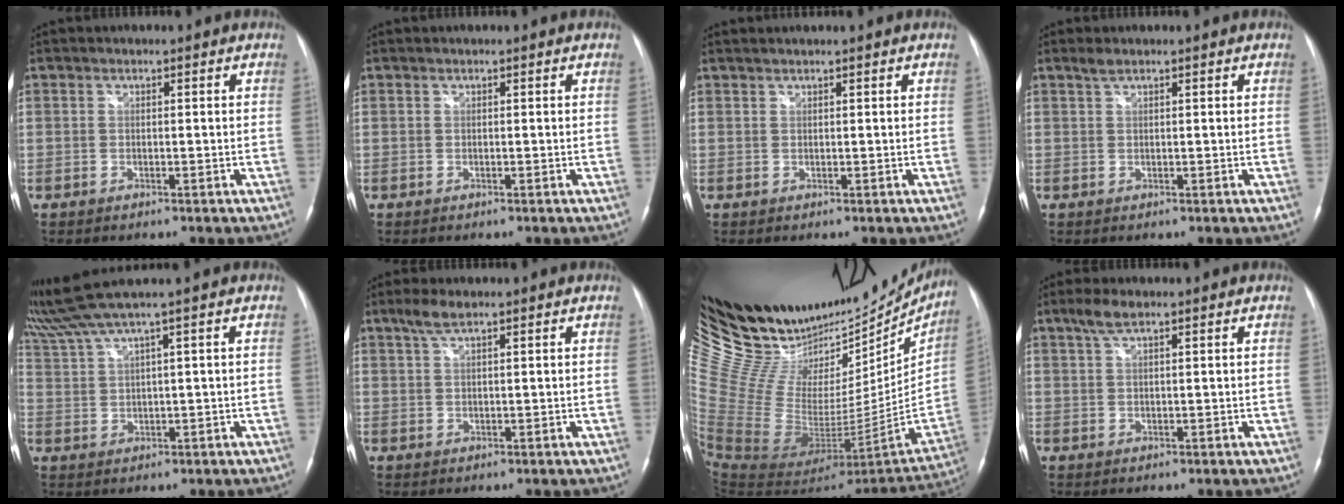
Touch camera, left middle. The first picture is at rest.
{"total": 0.0}
{"total": 1.8, "force": [1.6, -0.5, 0.8], "torque": [-0.009, 0.018, 0.030]}
{"total": 1.1, "force": [0.9, 0.1, 0.6], "torque": [-0.016, 0.007, 0.023]}
{"total": 6.4, "force": [4.9, -2.3, 3.4], "torque": [-0.079, 0.014, 0.101]}
{"total": 2.8, "force": [2.0, 0.4, 1.9], "torque": [-0.046, 0.009, 0.043]}
{"total": 36.2, "force": [29.5, 14.5, 15.2], "torque": [-0.279, -0.007, 0.443]}
{"total": 2.9, "force": [2.0, 0.5, 2.0], "torque": [-0.048, 0.009, 0.043]}